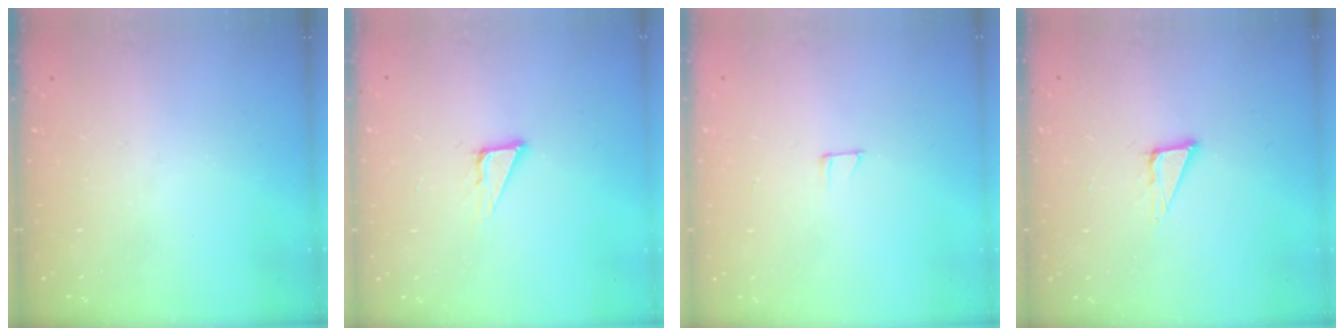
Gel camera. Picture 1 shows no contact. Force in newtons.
{"total": 5.0, "press": 5.0, "slide": 0.2}
{"total": 4.3, "press": 4.3, "slide": 0.4}
{"total": 5.9, "press": 5.8, "slide": 1.3}